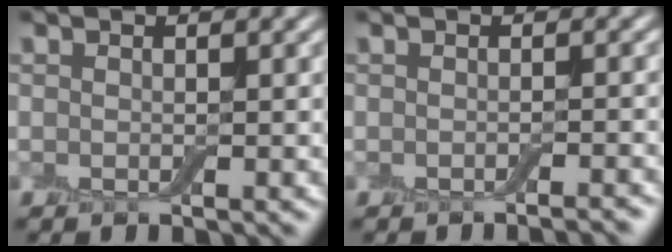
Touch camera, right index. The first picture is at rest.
{"total": 1.5, "force": [-1.1, 0.2, 0.9], "torque": [-0.002, -0.001, -0.019]}